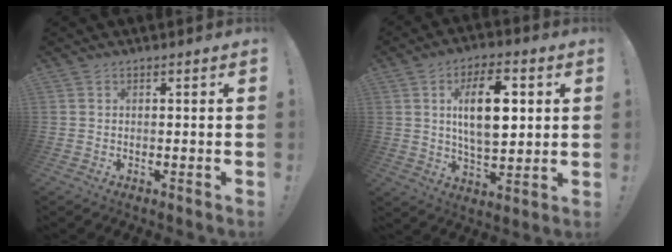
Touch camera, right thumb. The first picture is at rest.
{"total": 15.1, "force": [3.2, 7.6, 12.6], "torque": [-0.201, 0.001, 0.048]}